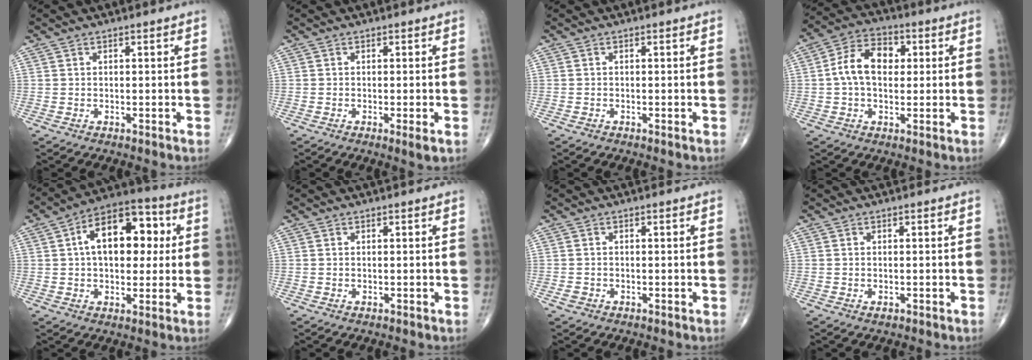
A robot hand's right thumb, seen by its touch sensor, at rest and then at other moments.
{"total": 1.9, "force": [-0.6, 0.1, 1.8], "torque": [-0.033, -0.008, -0.012]}
{"total": 0.0}
{"total": 9.8, "force": [1.0, 6.5, 7.2], "torque": [-0.118, 0.023, 0.010]}
{"total": 16.4, "force": [3.1, 9.6, 13.0], "torque": [-0.163, 0.022, 0.041]}
{"total": 0.0}
{"total": 1.2, "force": [-0.5, 1.0, 0.5], "torque": [-0.009, 0.006, -0.009]}
{"total": 0.9, "force": [-0.3, 0.5, 0.7], "torque": [-0.011, 0.000, -0.005]}